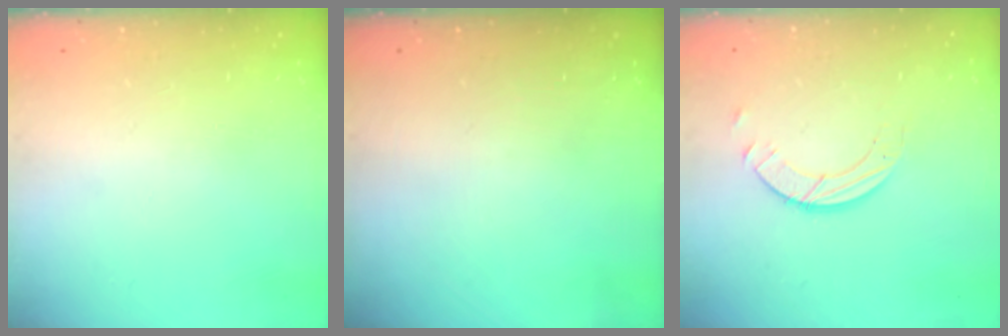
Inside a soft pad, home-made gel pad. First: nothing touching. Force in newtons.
{"total": 0.0}
{"total": 3.4, "press": 3.4, "slide": 0.3}